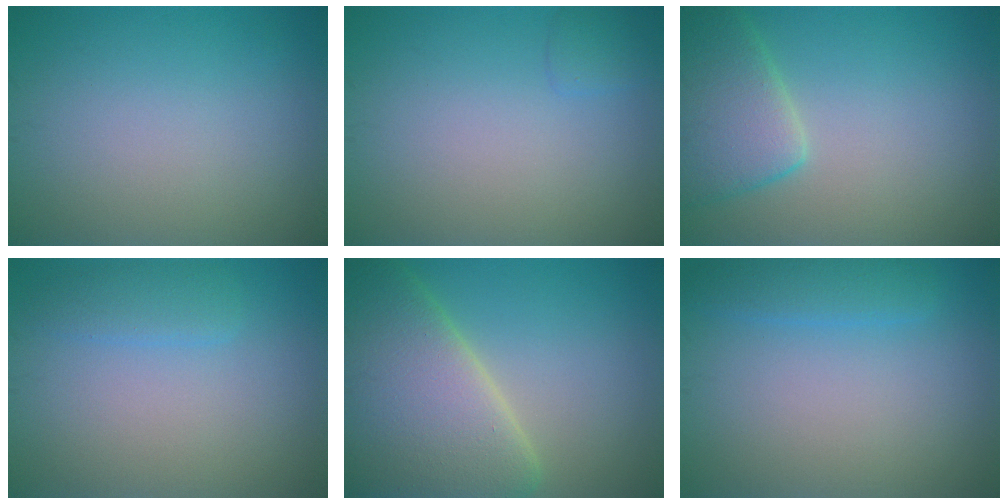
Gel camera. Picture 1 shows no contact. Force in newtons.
{"total": 0.9, "press": 0.9, "slide": 0.1}
{"total": 5.3, "press": 5.3, "slide": 0.4}
{"total": 1.8, "press": 1.8, "slide": 0.2}
{"total": 12.5, "press": 12.5, "slide": 0.8}
{"total": 2.1, "press": 2.1, "slide": 0.1}